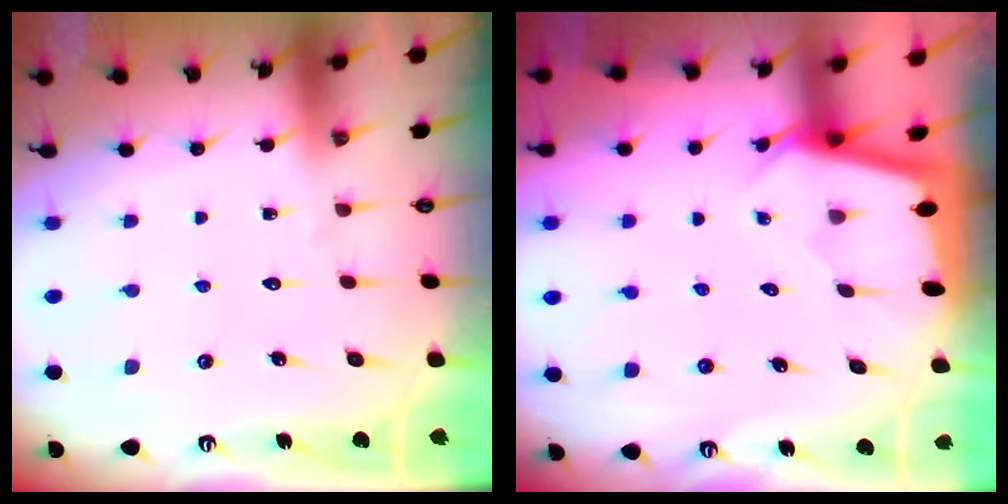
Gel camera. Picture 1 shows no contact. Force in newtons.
{"total": 2.2, "press": 2.2, "slide": 0.1}